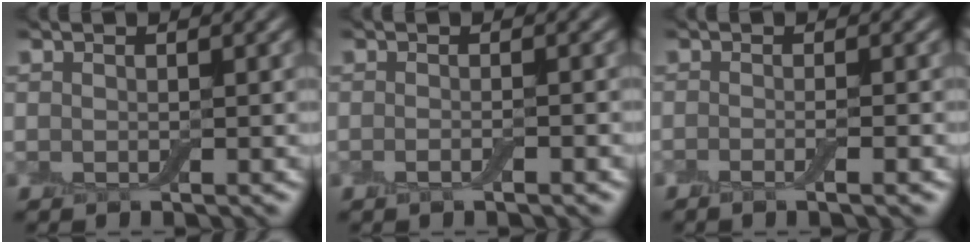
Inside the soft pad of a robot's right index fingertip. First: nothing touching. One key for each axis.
{"total": 1.3, "fx": -0.6, "fy": 0.3, "fz": 1.1, "tx": -0.019, "ty": -0.006, "tz": -0.015}
{"total": 2.3, "fx": -0.9, "fy": 0.7, "fz": 2.0, "tx": -0.013, "ty": 0.002, "tz": -0.018}